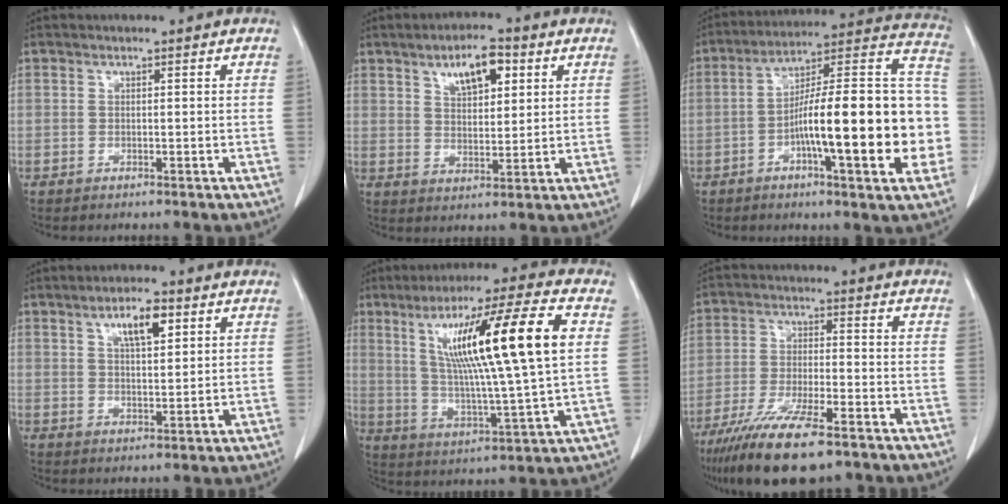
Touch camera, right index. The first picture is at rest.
{"total": 8.2, "force": [4.0, 3.5, 6.2], "torque": [-0.107, 0.007, 0.073]}
{"total": 24.3, "force": [-4.9, 3.9, 23.4], "torque": [-0.282, 0.028, -0.073]}
{"total": 6.7, "force": [3.2, 2.3, 5.4], "torque": [-0.097, 0.005, 0.057]}
{"total": 20.4, "force": [5.3, 0.7, 19.7], "torque": [-0.332, 0.013, 0.081]}
{"total": 15.4, "force": [-10.8, 3.4, 10.5], "torque": [-0.205, -0.036, -0.185]}